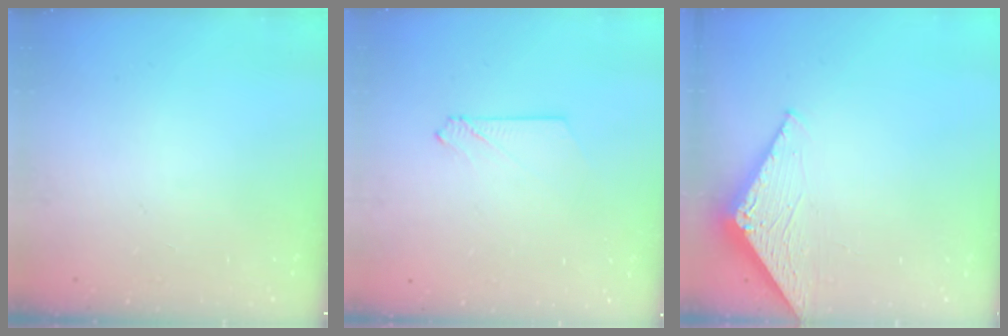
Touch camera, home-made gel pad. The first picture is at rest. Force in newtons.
{"total": 3.1, "press": 3.0, "slide": 0.4}
{"total": 3.2, "press": 3.2, "slide": 0.3}